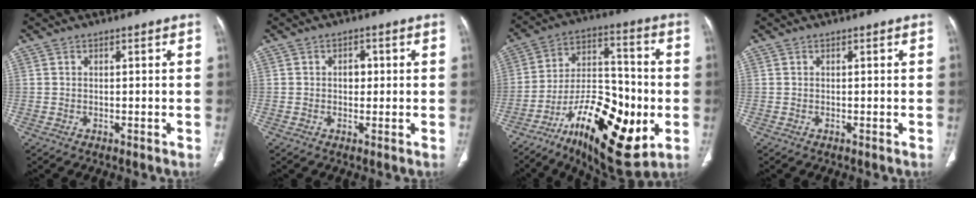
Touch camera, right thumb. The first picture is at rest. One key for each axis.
{"total": 2.4, "fx": 0.2, "fy": 1.9, "fz": 1.6, "tx": -0.009, "ty": 0.004, "tz": -0.001}
{"total": 25.2, "fx": -8.4, "fy": 10.9, "fz": 21.1, "tx": -0.330, "ty": 0.032, "tz": -0.126}
{"total": 0.0}